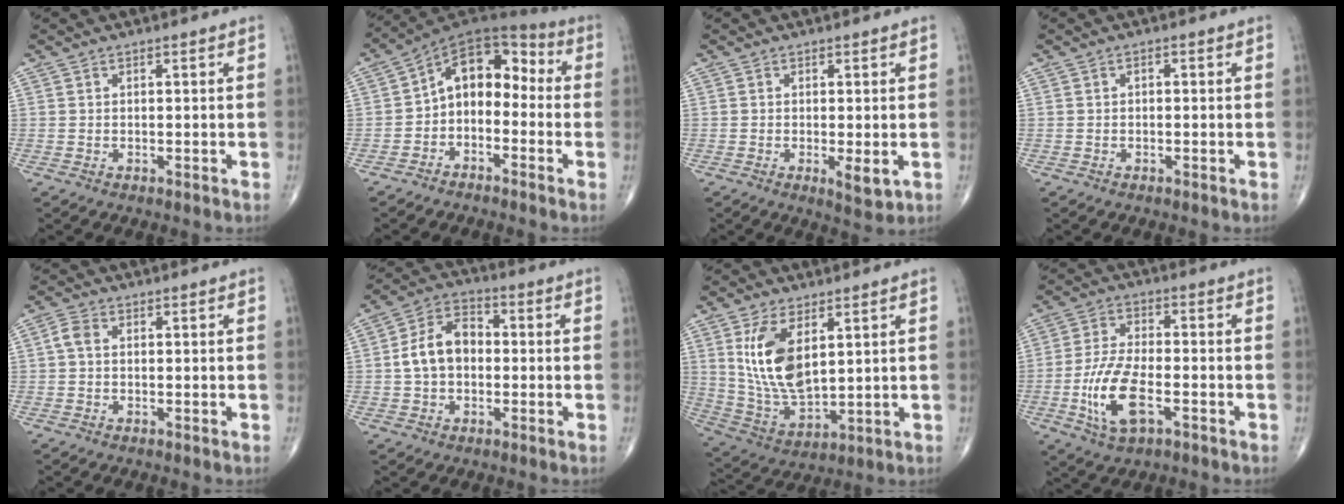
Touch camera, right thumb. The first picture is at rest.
{"total": 11.6, "force": [-1.8, 7.8, 8.4], "torque": [-0.096, 0.064, -0.049]}
{"total": 3.7, "force": [-0.7, 1.2, 3.4], "torque": [-0.052, -0.012, -0.009]}
{"total": 0.6, "force": [-0.1, 0.4, 0.5], "torque": [-0.004, 0.002, -0.006]}
{"total": 2.5, "force": [0.1, 1.7, 1.8], "torque": [-0.038, 0.007, -0.001]}
{"total": 9.5, "force": [-0.3, 6.6, 6.8], "torque": [-0.113, 0.030, -0.016]}
{"total": 13.3, "force": [4.2, 6.6, 10.7], "torque": [-0.202, -0.023, 0.097]}
{"total": 11.5, "force": [-3.8, 5.0, 9.6], "torque": [-0.199, 0.013, -0.070]}